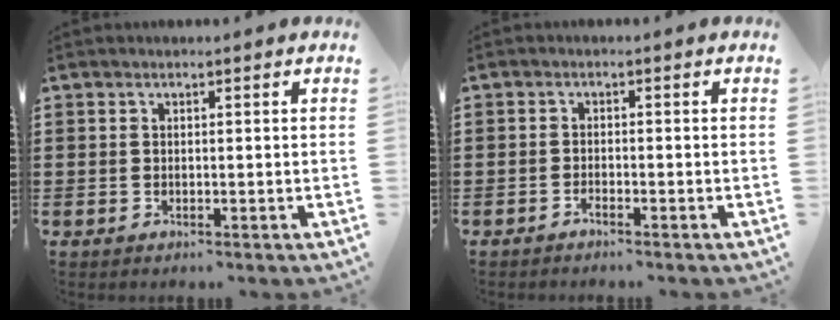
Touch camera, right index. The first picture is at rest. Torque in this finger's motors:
{"motor_torque": [-0.27, 0.88, -0.24, -0.21]}